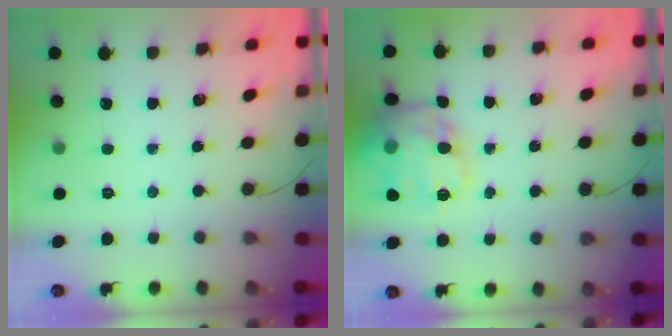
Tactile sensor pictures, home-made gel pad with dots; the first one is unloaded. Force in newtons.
{"total": 19.5, "press": 19.4, "slide": 2.3}